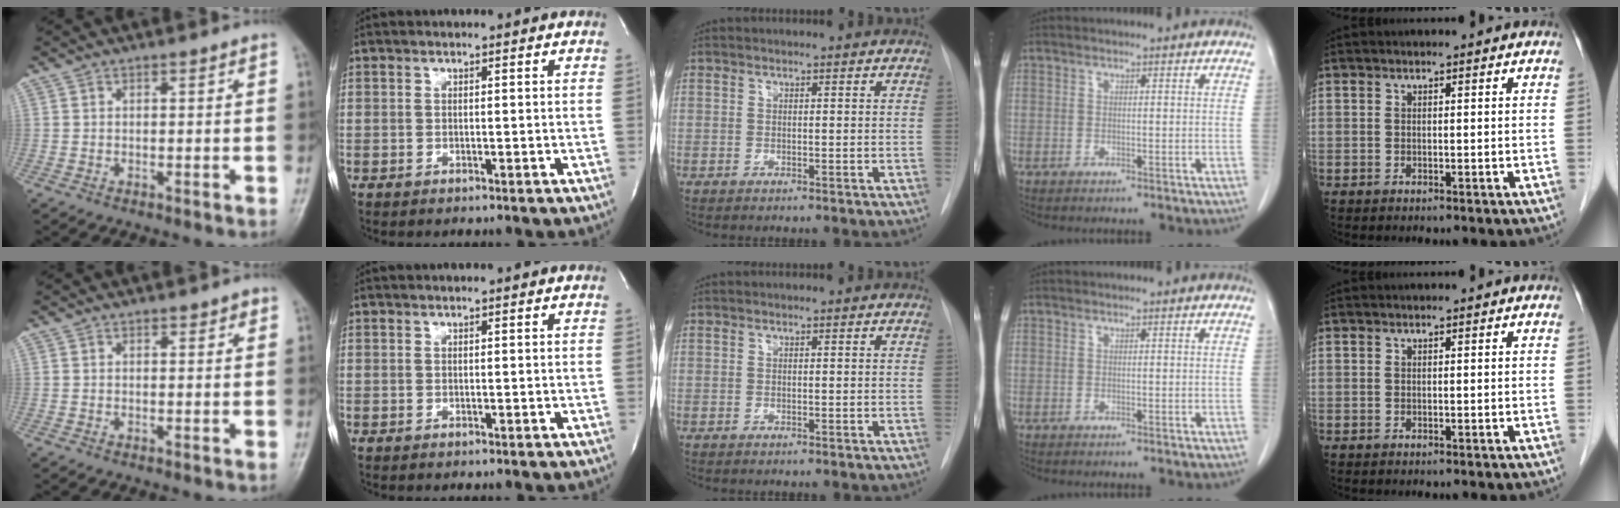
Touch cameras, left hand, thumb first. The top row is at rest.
{"thumb": {"total": 1.3, "force": [0.9, 0.8, 0.6], "torque": [0.005, -0.003, 0.007]}}